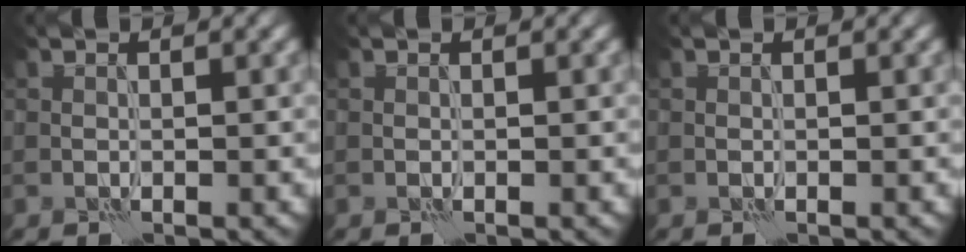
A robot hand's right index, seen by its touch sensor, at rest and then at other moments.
{"total": 0.0}
{"total": 0.0}